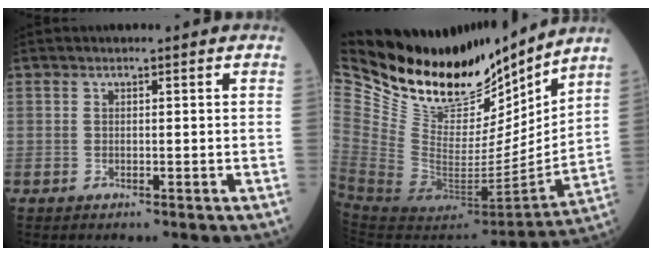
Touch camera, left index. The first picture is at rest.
{"total": 27.7, "force": [23.5, 9.5, 11.1], "torque": [-0.233, -0.036, 0.392]}